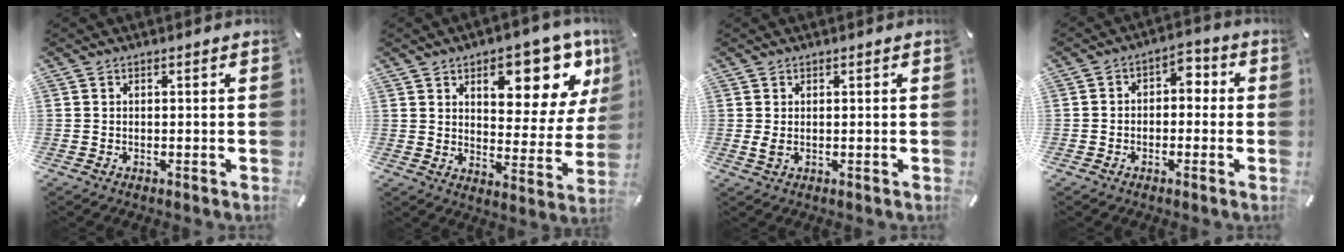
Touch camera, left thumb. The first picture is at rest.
{"total": 13.7, "force": [8.1, 7.2, 8.4], "torque": [-0.086, -0.061, 0.132]}
{"total": 1.6, "force": [0.2, 0.6, 1.5], "torque": [-0.029, -0.006, 0.001]}
{"total": 4.1, "force": [-1.8, 3.1, 2.0], "torque": [-0.029, 0.011, -0.040]}